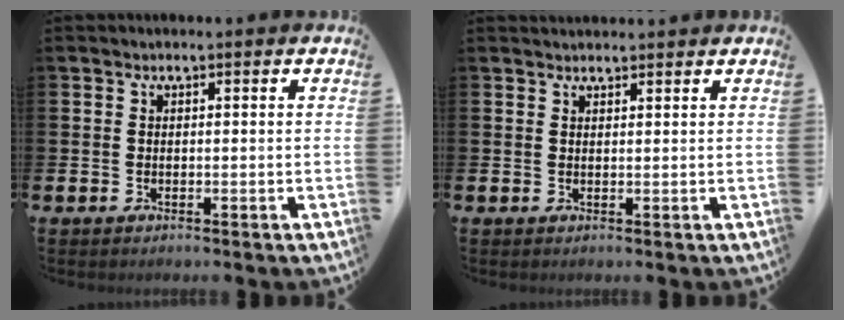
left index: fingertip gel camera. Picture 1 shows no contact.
{"total": 1.6, "force": [1.5, 0.4, 0.0], "torque": [0.009, -0.004, 0.026]}